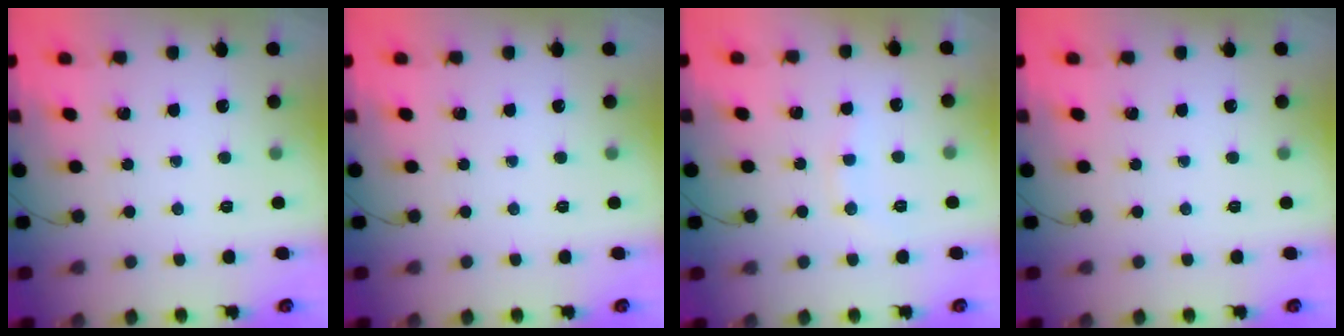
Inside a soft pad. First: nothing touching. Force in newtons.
{"total": 0.0}
{"total": 6.4, "press": 6.3, "slide": 1.2}
{"total": 0.0}